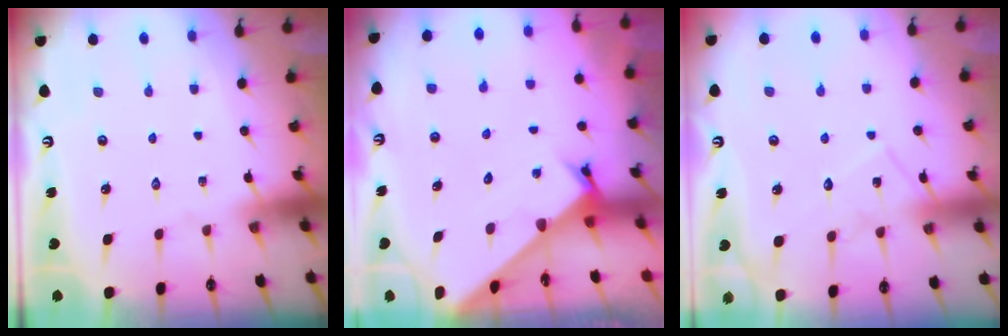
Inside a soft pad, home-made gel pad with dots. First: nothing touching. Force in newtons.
{"total": 2.2, "press": 2.2, "slide": 0.2}
{"total": 9.4, "press": 9.4, "slide": 0.7}